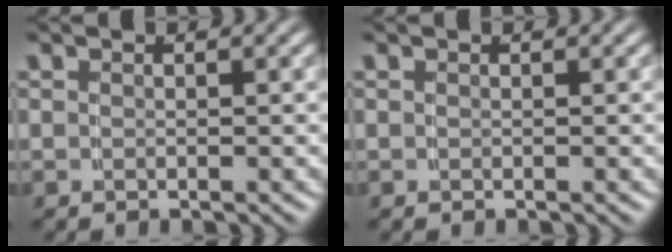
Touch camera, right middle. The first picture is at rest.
{"total": 0.0}